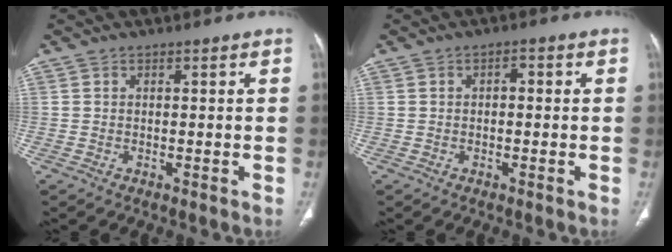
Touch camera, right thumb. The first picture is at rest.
{"total": 1.8, "force": [0.1, 1.1, 1.4], "torque": [-0.013, 0.005, -0.003]}